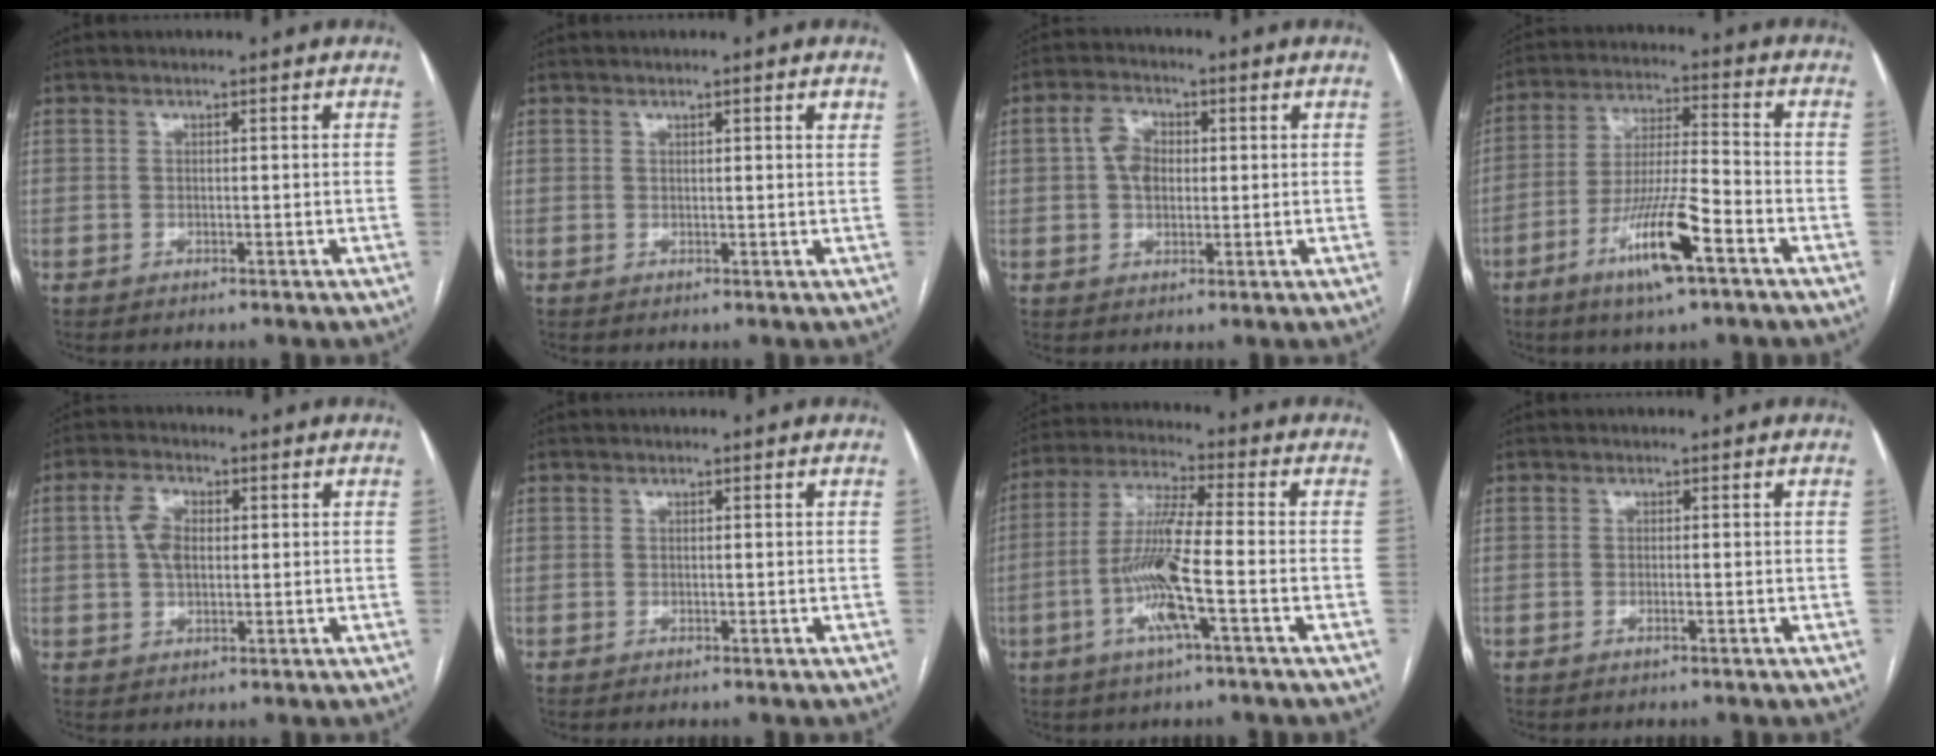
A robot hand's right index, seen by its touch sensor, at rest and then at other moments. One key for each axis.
{"total": 1.9, "fx": 1.2, "fy": 0.2, "fz": 1.5, "tx": -0.020, "ty": -0.001, "tz": 0.013}
{"total": 4.9, "fx": 0.7, "fy": 3.4, "fz": 3.5, "tx": -0.072, "ty": 0.018, "tz": 0.013}
{"total": 12.6, "fx": -6.4, "fy": 1.2, "fz": 10.7, "tx": -0.205, "ty": -0.014, "tz": -0.118}
{"total": 4.9, "fx": 0.8, "fy": 2.8, "fz": 4.0, "tx": -0.088, "ty": 0.014, "tz": 0.018}
{"total": 0.0}
{"total": 11.3, "fx": -3.3, "fy": 0.3, "fz": 10.8, "tx": -0.219, "ty": -0.004, "tz": -0.069}
{"total": 0.7, "fx": -0.4, "fy": -0.1, "fz": 0.6, "tx": -0.014, "ty": -0.001, "tz": -0.005}